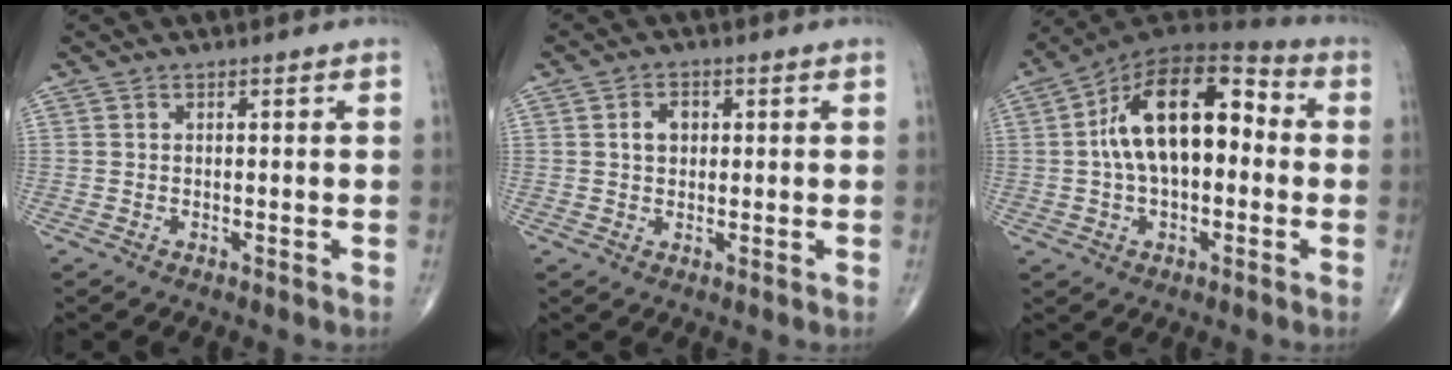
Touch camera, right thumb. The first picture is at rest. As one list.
[{"total": 3.4, "force": [0.7, 2.5, 2.2], "torque": [-0.029, 0.005, 0.011]}, {"total": 18.8, "force": [1.3, 10.3, 15.6], "torque": [-0.246, 0.043, 0.010]}]